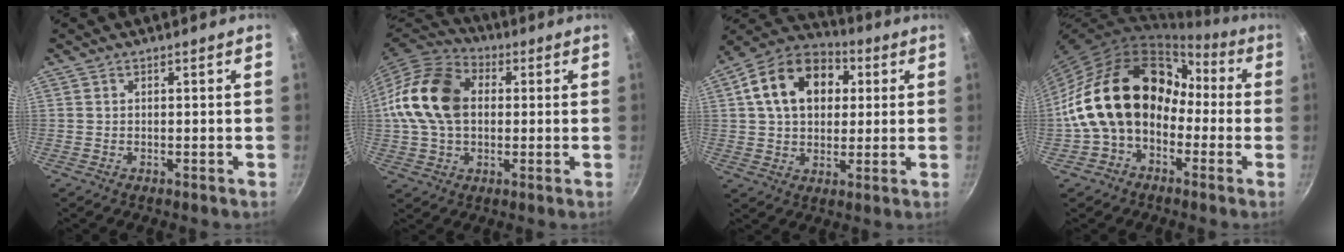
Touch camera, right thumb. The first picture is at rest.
{"total": 17.4, "force": [1.7, 12.4, 12.1], "torque": [-0.212, 0.026, 0.017]}
{"total": 17.0, "force": [4.2, 12.2, 11.1], "torque": [-0.164, 0.022, 0.056]}
{"total": 20.2, "force": [-1.4, 14.9, 13.6], "torque": [-0.204, 0.066, -0.031]}